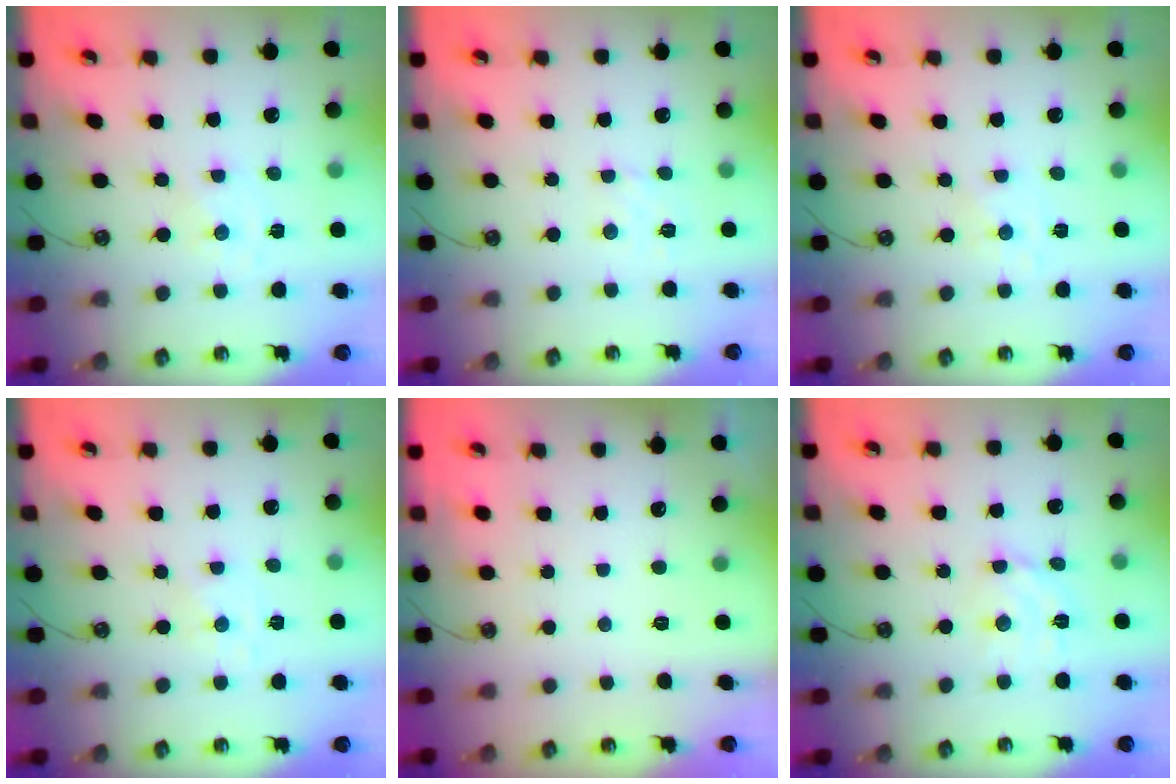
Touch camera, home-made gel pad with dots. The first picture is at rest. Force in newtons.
{"total": 2.8, "press": 2.7, "slide": 0.5}
{"total": 1.5, "press": 1.5, "slide": 0.2}
{"total": 1.5, "press": 1.5, "slide": 0.2}
{"total": 0.0}
{"total": 7.2, "press": 7.1, "slide": 0.5}